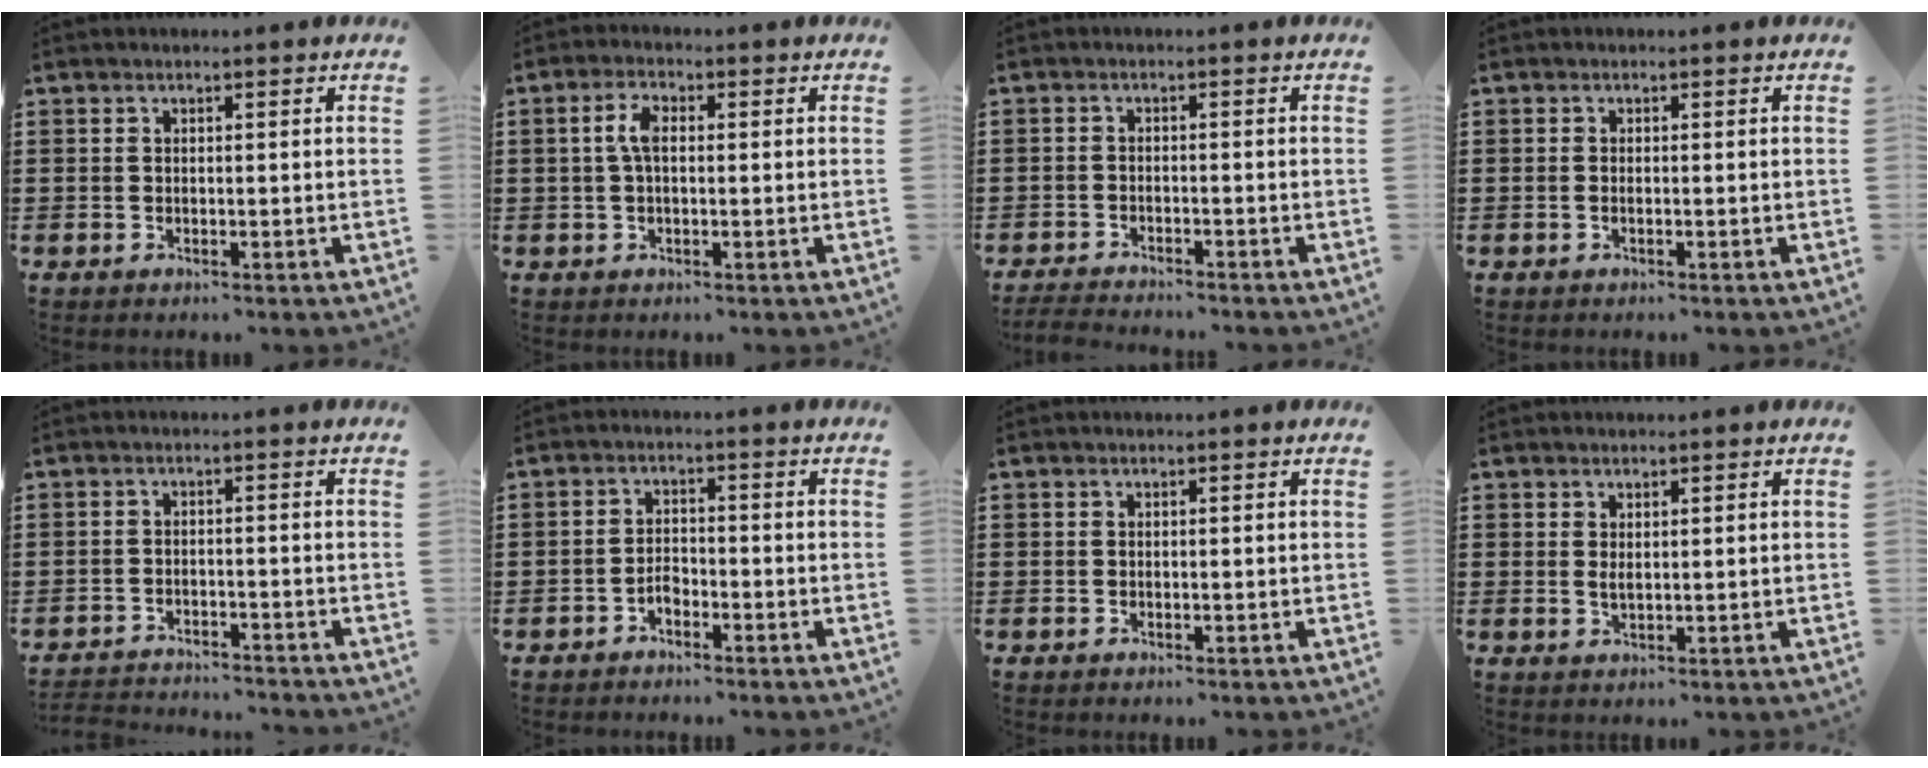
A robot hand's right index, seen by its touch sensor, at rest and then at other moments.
{"total": 4.0, "force": [0.3, 1.9, 3.5], "torque": [-0.078, 0.007, 0.001]}
{"total": 2.7, "force": [-2.7, -0.1, 0.0], "torque": [-0.012, -0.006, -0.059]}
{"total": 0.5, "force": [-0.2, 0.1, 0.5], "torque": [-0.011, -0.004, -0.002]}
{"total": 2.9, "force": [-2.8, 0.0, -0.1], "torque": [-0.004, -0.003, -0.061]}
{"total": 2.3, "force": [-1.6, 1.2, 1.0], "torque": [-0.024, 0.005, -0.034]}
{"total": 0.0}
{"total": 1.4, "force": [0.4, 0.5, 1.3], "torque": [-0.026, 0.000, 0.006]}